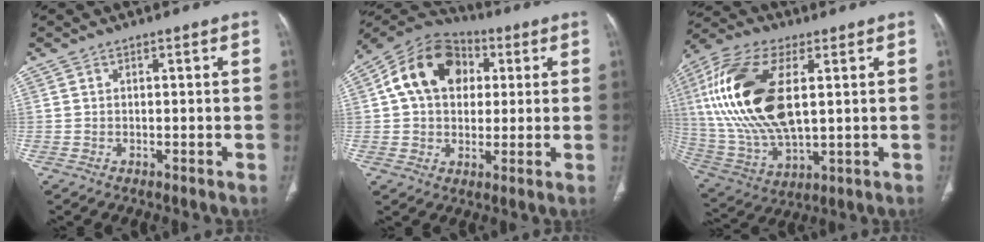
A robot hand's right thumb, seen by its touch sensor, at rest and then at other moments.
{"total": 15.8, "force": [3.6, 11.7, 10.0], "torque": [-0.151, 0.018, 0.050]}
{"total": 23.4, "force": [4.2, 11.5, 20.0], "torque": [-0.427, -0.010, 0.081]}